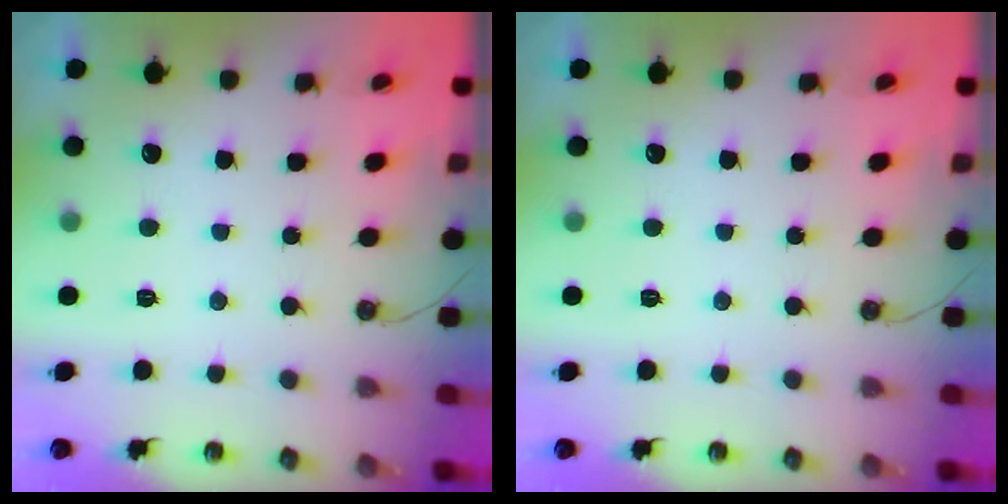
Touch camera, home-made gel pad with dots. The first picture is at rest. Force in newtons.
{"total": 0.0}